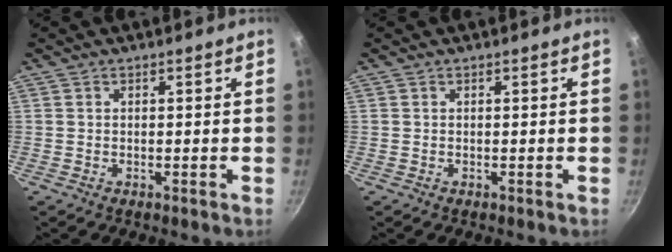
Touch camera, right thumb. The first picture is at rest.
{"total": 0.0}